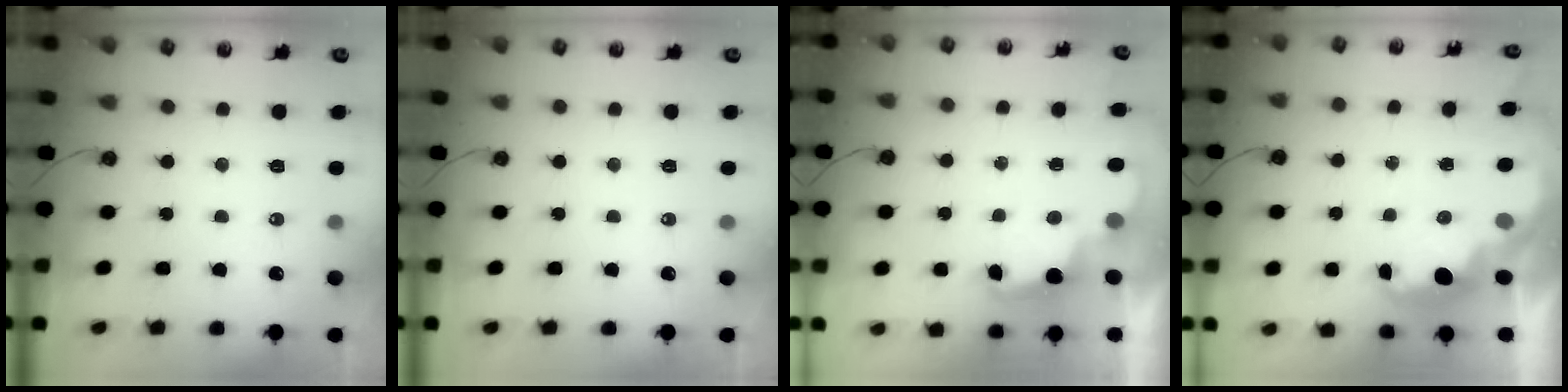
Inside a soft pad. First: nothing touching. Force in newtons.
{"total": 0.0}
{"total": 3.3, "press": 3.3, "slide": 0.6}
{"total": 2.9, "press": 2.9, "slide": 0.5}